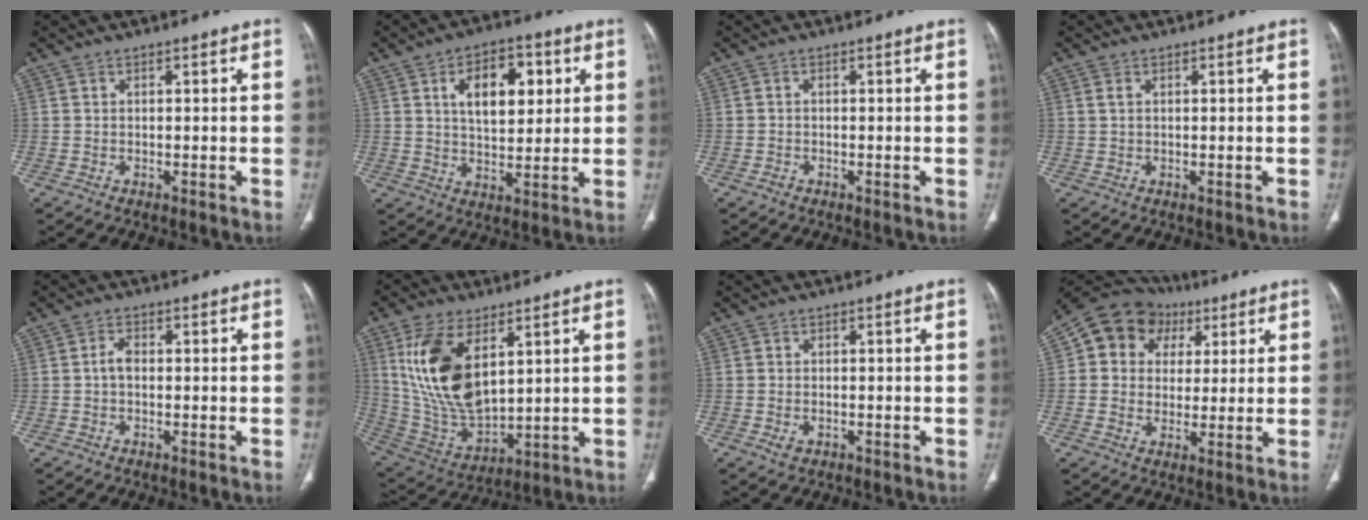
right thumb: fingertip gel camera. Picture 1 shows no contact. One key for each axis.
{"total": 11.9, "fx": 3.8, "fy": 6.7, "fz": 9.1, "tx": -0.107, "ty": -0.007, "tz": 0.062}
{"total": 0.9, "fx": -0.6, "fy": 0.6, "fz": 0.2, "tx": -0.004, "ty": 0.003, "tz": -0.011}
{"total": 1.2, "fx": 0.5, "fy": 0.6, "fz": 0.9, "tx": -0.025, "ty": 0.008, "tz": 0.017}
{"total": 2.1, "fx": -0.2, "fy": 1.4, "fz": 1.6, "tx": -0.025, "ty": 0.006, "tz": -0.009}
{"total": 18.1, "fx": 6.4, "fy": 9.4, "fz": 14.1, "tx": -0.262, "ty": -0.028, "tz": 0.140}
{"total": 1.9, "fx": -0.8, "fy": 1.3, "fz": 1.2, "tx": -0.021, "ty": 0.004, "tz": -0.007}
{"total": 13.5, "fx": 4.3, "fy": 11.5, "fz": 5.6, "tx": -0.064, "ty": 0.017, "tz": 0.068}